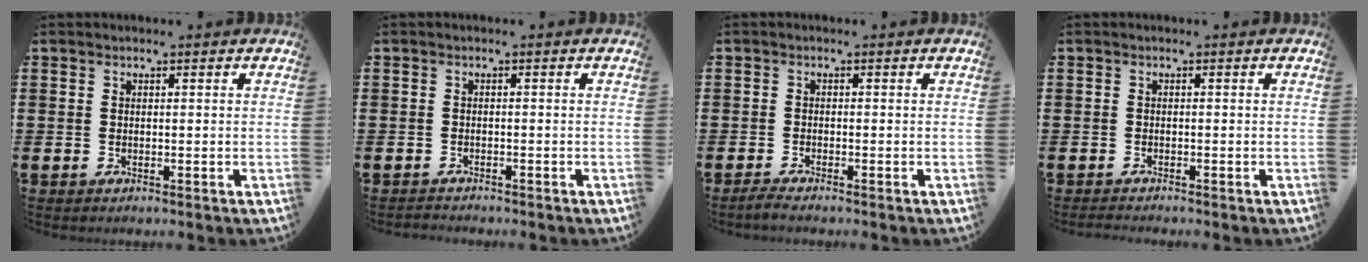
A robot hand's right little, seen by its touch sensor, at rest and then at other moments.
{"total": 0.7, "force": [-0.7, 0.0, -0.1], "torque": [-0.001, 0.000, -0.015]}
{"total": 1.2, "force": [-0.9, 0.0, 0.7], "torque": [-0.013, -0.002, -0.017]}
{"total": 0.6, "force": [-0.6, 0.0, 0.1], "torque": [-0.003, -0.003, -0.011]}